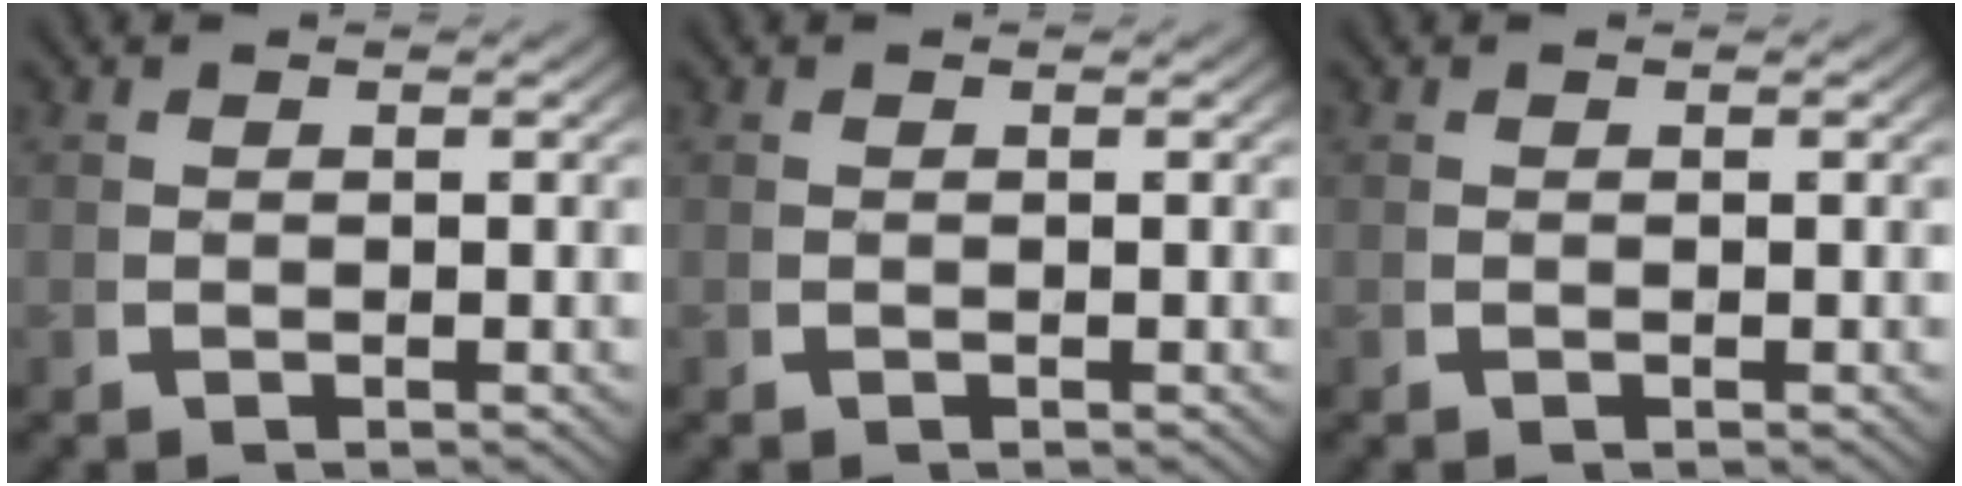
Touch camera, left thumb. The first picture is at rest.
{"total": 0.0}
{"total": 0.0}